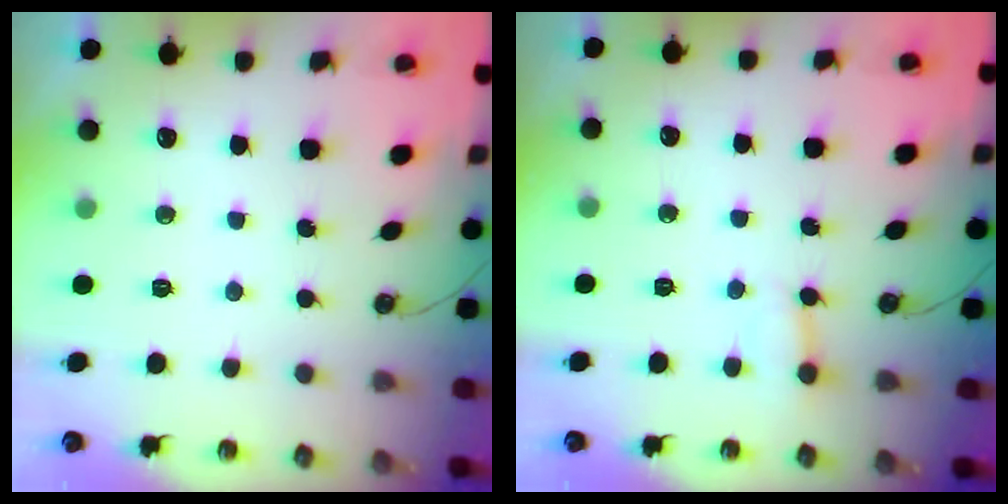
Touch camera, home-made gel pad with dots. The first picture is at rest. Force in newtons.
{"total": 2.7, "press": 2.7, "slide": 0.2}